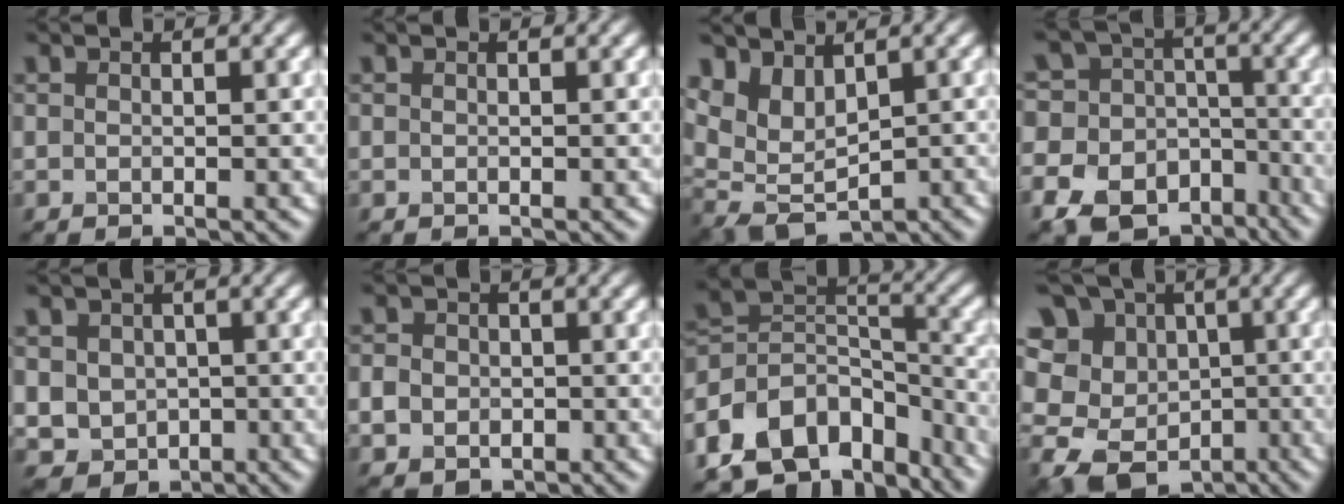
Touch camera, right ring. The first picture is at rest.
{"total": 0.0}
{"total": 4.6, "force": [2.2, 2.5, 3.1], "torque": [-0.065, -0.015, 0.051]}
{"total": 15.2, "force": [-8.9, 11.6, 4.2], "torque": [-0.092, -0.033, -0.141]}
{"total": 4.7, "force": [-0.2, 4.3, 1.9], "torque": [-0.037, -0.006, -0.007]}
{"total": 3.1, "force": [-0.5, 2.7, 1.5], "torque": [-0.019, -0.005, -0.011]}
{"total": 11.3, "force": [-7.4, 6.9, 5.0], "torque": [-0.095, 0.018, -0.127]}
{"total": 13.6, "force": [2.1, 12.0, 6.1], "torque": [-0.149, 0.032, 0.019]}